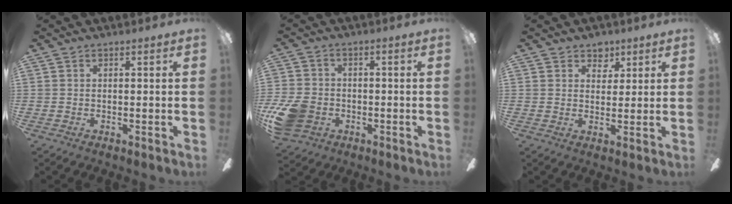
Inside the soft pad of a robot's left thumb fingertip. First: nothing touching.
{"total": 10.1, "force": [-3.5, 7.5, 5.7], "torque": [-0.122, 0.022, -0.063]}
{"total": 4.2, "force": [3.0, 2.9, 0.9], "torque": [-0.005, -0.011, 0.051]}